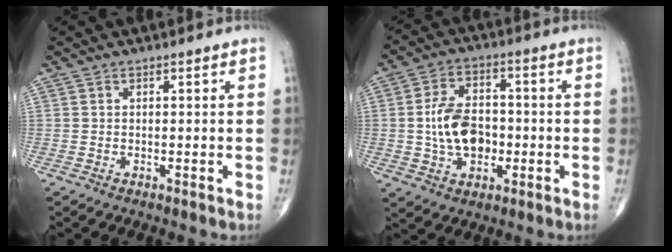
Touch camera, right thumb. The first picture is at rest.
{"total": 10.8, "force": [-1.1, 7.2, 8.0], "torque": [-0.119, 0.015, -0.021]}